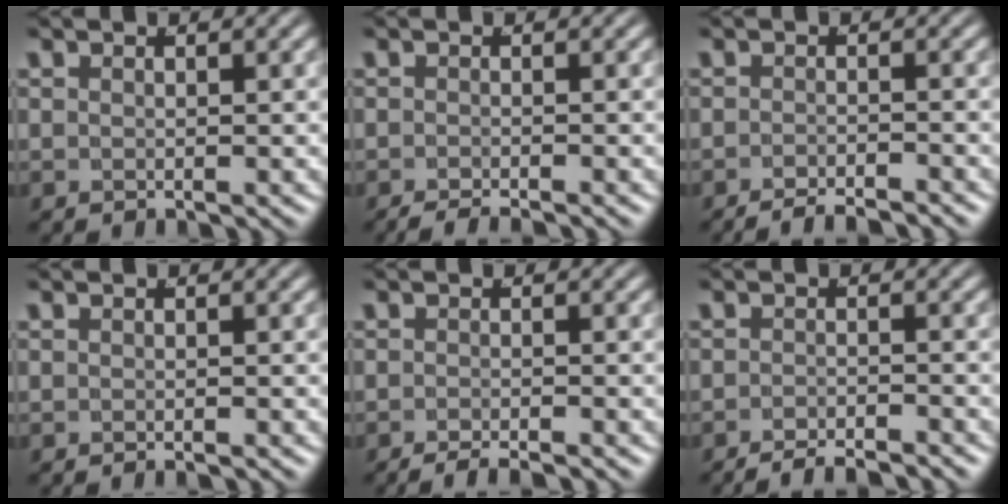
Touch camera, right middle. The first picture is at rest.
{"total": 2.1, "force": [-2.0, 0.0, 0.6], "torque": [-0.005, -0.006, -0.031]}
{"total": 3.0, "force": [-2.9, 0.1, 0.6], "torque": [-0.007, -0.004, -0.048]}
{"total": 0.6, "force": [-0.5, -0.2, 0.1], "torque": [-0.002, 0.002, -0.010]}
{"total": 2.4, "force": [-2.3, 0.0, 0.7], "torque": [-0.011, -0.006, -0.036]}
{"total": 3.4, "force": [-3.3, 0.3, 0.7], "torque": [-0.005, -0.004, -0.055]}